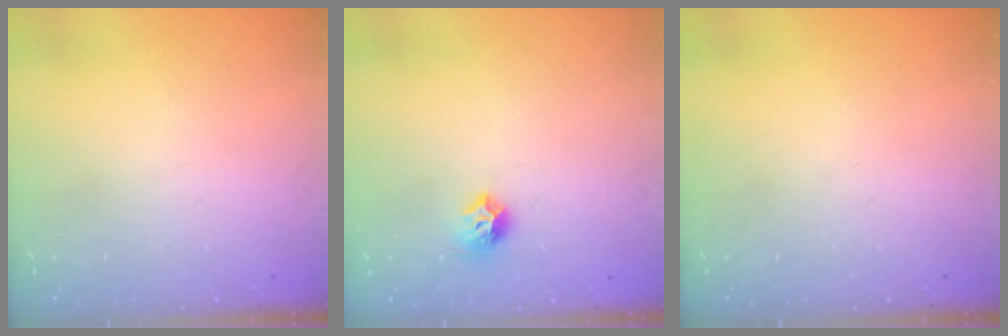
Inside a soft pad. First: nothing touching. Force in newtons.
{"total": 7.0, "press": 6.9, "slide": 1.3}
{"total": 0.0}